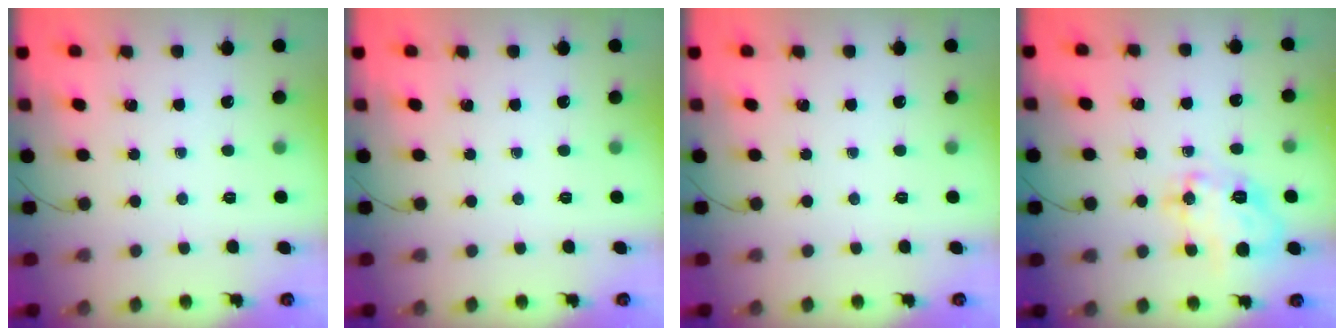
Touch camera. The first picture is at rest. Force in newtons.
{"total": 0.0}
{"total": 0.0}
{"total": 15.1, "press": 15.1, "slide": 0.9}